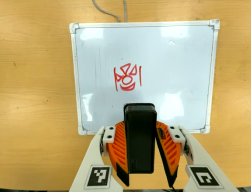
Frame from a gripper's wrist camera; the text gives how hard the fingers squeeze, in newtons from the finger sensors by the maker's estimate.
{"total": 6.5, "left": 5.1, "right": 7.9}